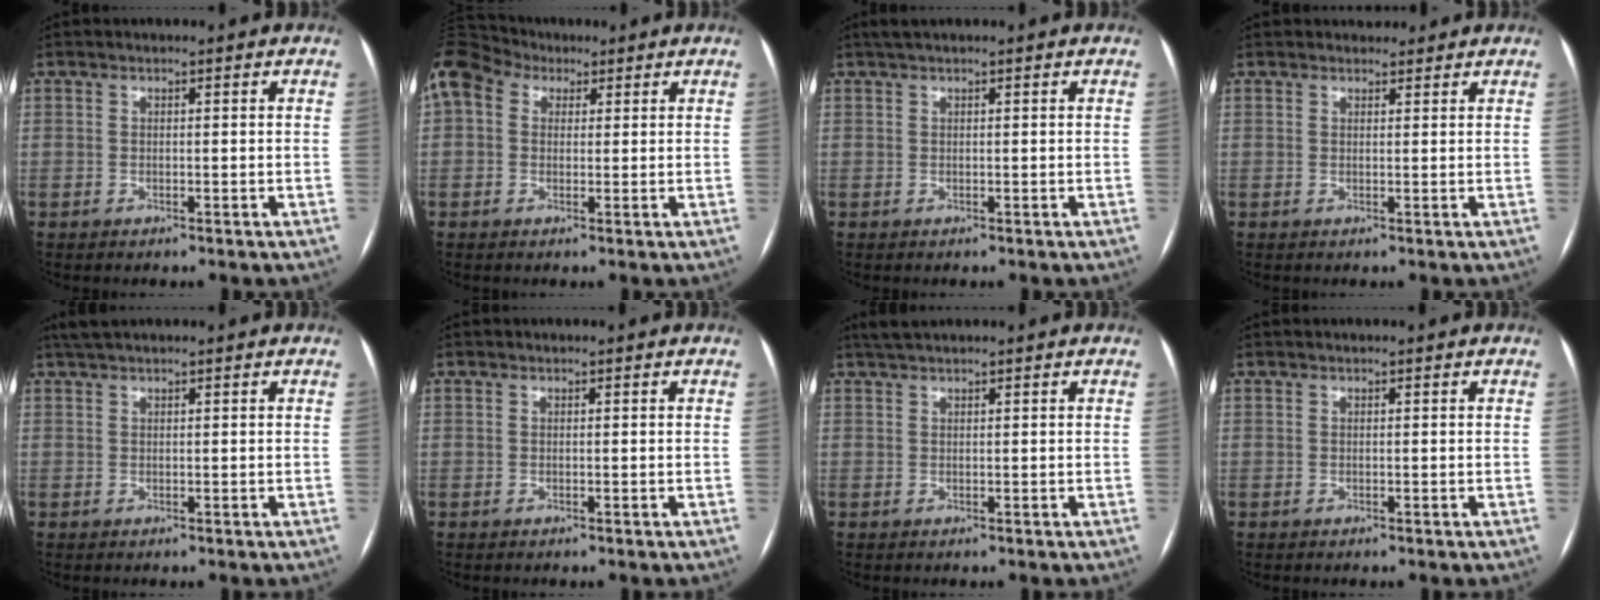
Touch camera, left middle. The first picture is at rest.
{"total": 13.5, "force": [6.4, 9.8, 6.8], "torque": [-0.184, 0.075, 0.120]}
{"total": 1.6, "force": [1.3, 0.0, 1.0], "torque": [-0.018, 0.021, 0.024]}
{"total": 2.1, "force": [1.8, 0.9, 0.1], "torque": [0.002, 0.010, 0.025]}
{"total": 2.4, "force": [2.1, 0.1, 1.3], "torque": [-0.024, 0.024, 0.040]}
{"total": 0.0}
{"total": 2.3, "force": [2.1, 0.1, 1.1], "torque": [-0.020, 0.020, 0.040]}
{"total": 0.0}